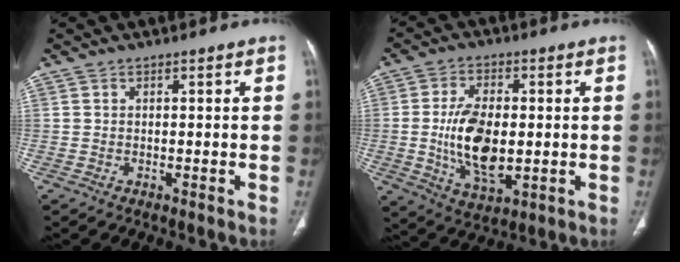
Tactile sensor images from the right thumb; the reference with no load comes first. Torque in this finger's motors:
{"motor_torque": [2.04, 1.99, 1.21, -0.90, 0.14]}